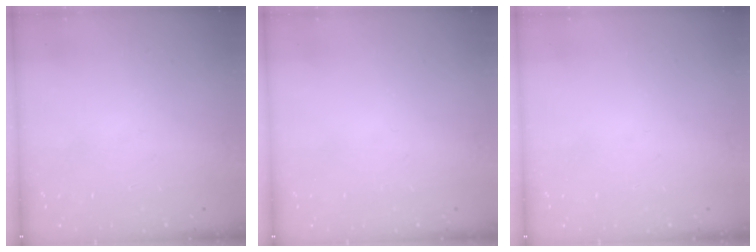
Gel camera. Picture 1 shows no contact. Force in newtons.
{"total": 0.0}
{"total": 0.0}